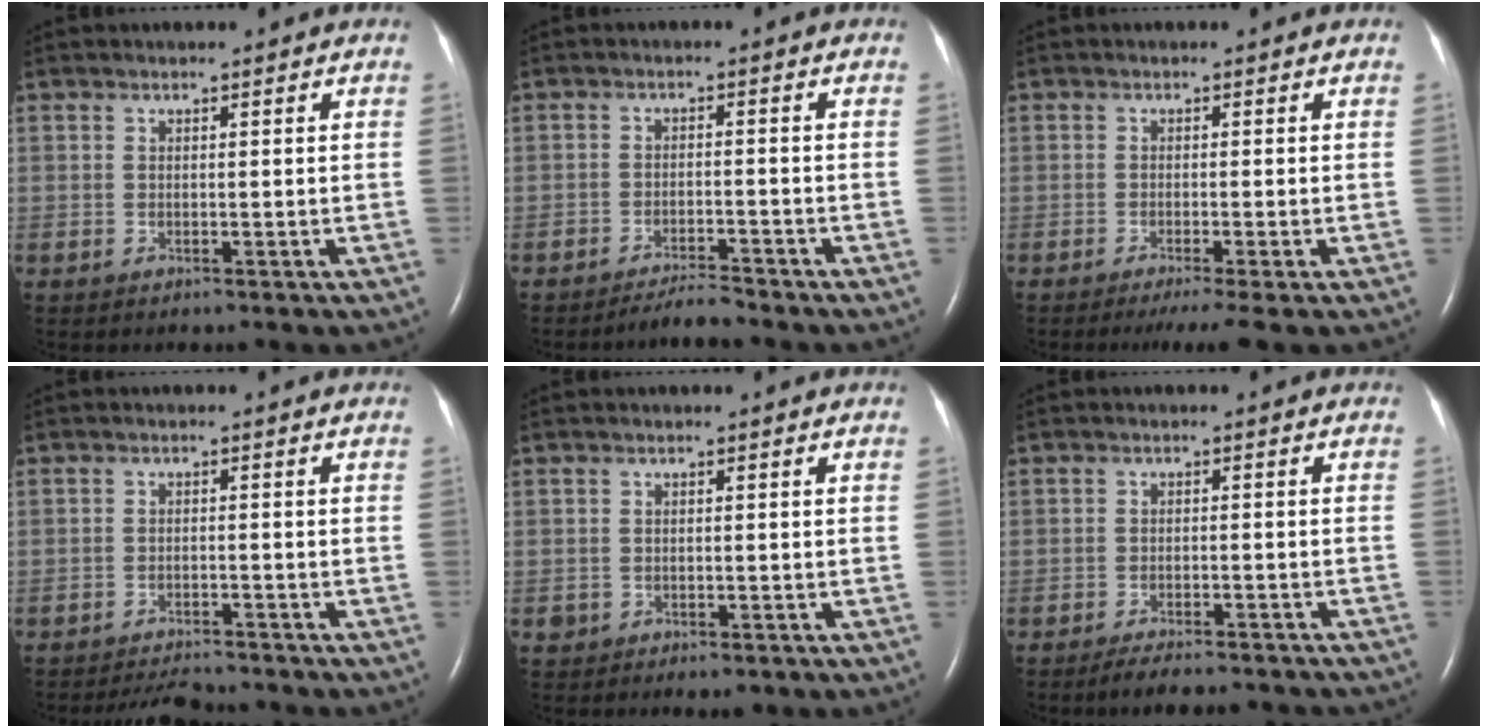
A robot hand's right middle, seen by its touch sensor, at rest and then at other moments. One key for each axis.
{"total": 3.0, "fx": -2.9, "fy": -0.2, "fz": 0.5, "tx": -0.012, "ty": -0.015, "tz": -0.050}
{"total": 4.3, "fx": -3.1, "fy": -0.5, "fz": 3.0, "tx": -0.040, "ty": -0.014, "tz": -0.050}
{"total": 4.9, "fx": -4.8, "fy": 0.7, "fz": 0.8, "tx": -0.015, "ty": -0.011, "tz": -0.076}
{"total": 2.0, "fx": -1.1, "fy": 1.5, "fz": 0.8, "tx": -0.009, "ty": 0.003, "tz": -0.007}
{"total": 10.2, "fx": -9.1, "fy": 2.2, "fz": 4.0, "tx": -0.056, "ty": -0.004, "tz": -0.113}